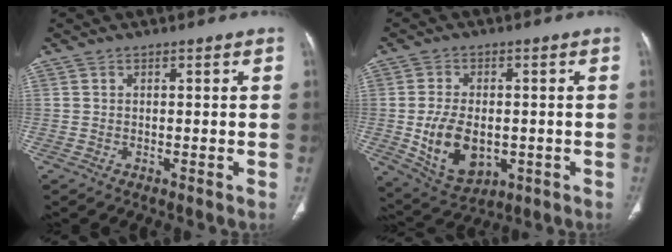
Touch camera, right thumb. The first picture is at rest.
{"total": 11.6, "force": [-1.8, 7.5, 8.7], "torque": [-0.140, -0.003, -0.012]}